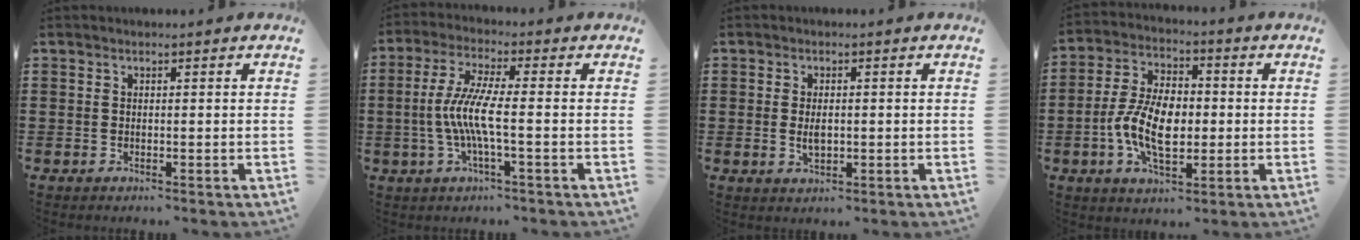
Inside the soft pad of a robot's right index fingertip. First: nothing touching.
{"total": 7.1, "force": [-1.4, 0.7, 7.0], "torque": [-0.159, -0.018, -0.036]}
{"total": 2.8, "force": [0.0, 1.3, 2.5], "torque": [-0.048, 0.001, 0.001]}
{"total": 9.5, "force": [-1.5, 5.4, 7.7], "torque": [-0.171, 0.007, -0.031]}